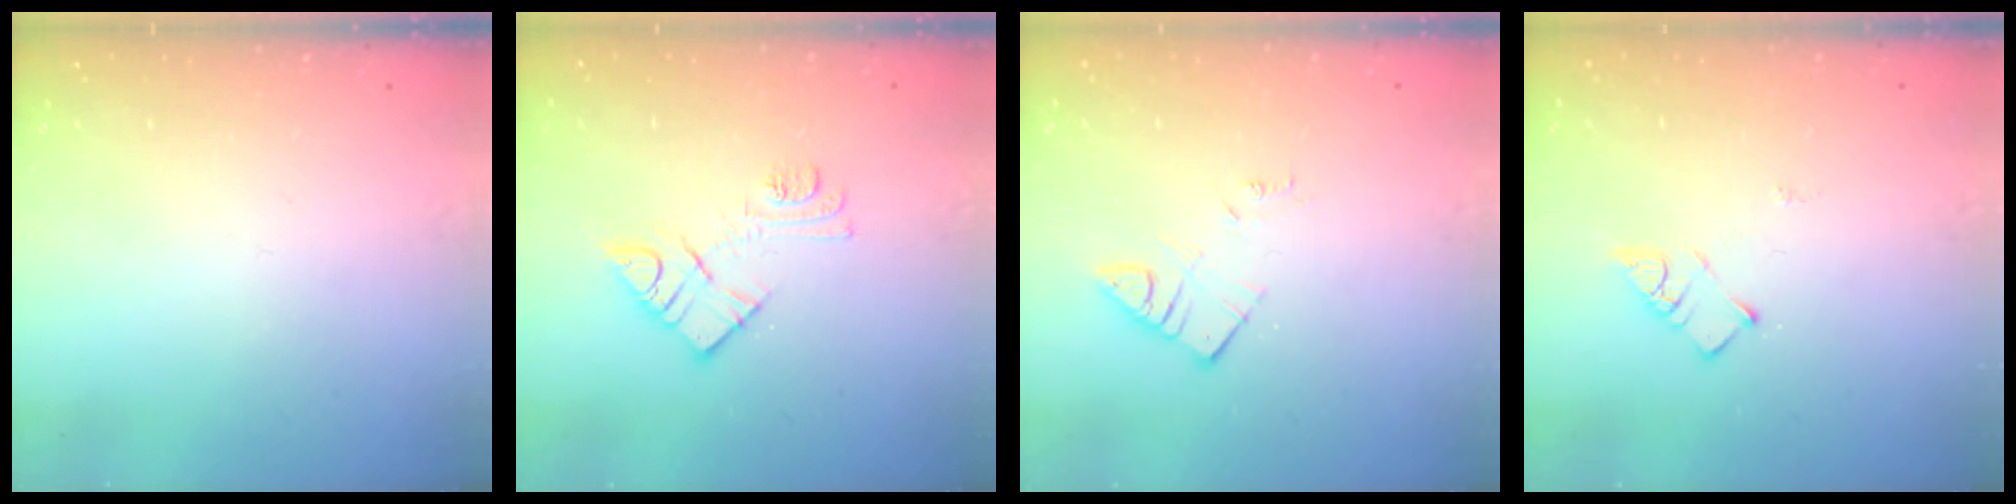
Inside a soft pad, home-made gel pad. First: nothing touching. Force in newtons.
{"total": 11.0, "press": 11.0, "slide": 0.6}
{"total": 4.4, "press": 4.4, "slide": 0.2}
{"total": 4.3, "press": 4.3, "slide": 0.1}